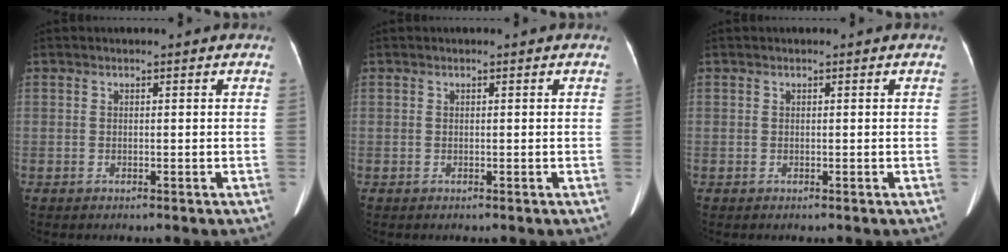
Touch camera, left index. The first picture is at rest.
{"total": 0.0}
{"total": 0.0}